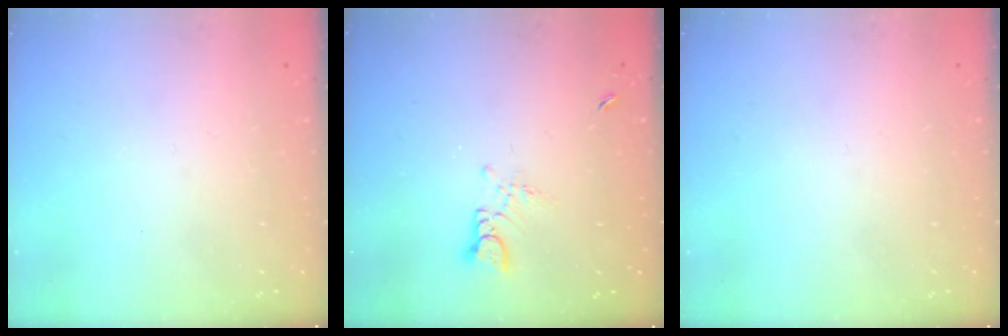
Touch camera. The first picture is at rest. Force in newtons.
{"total": 2.9, "press": 2.9, "slide": 0.2}
{"total": 0.0}